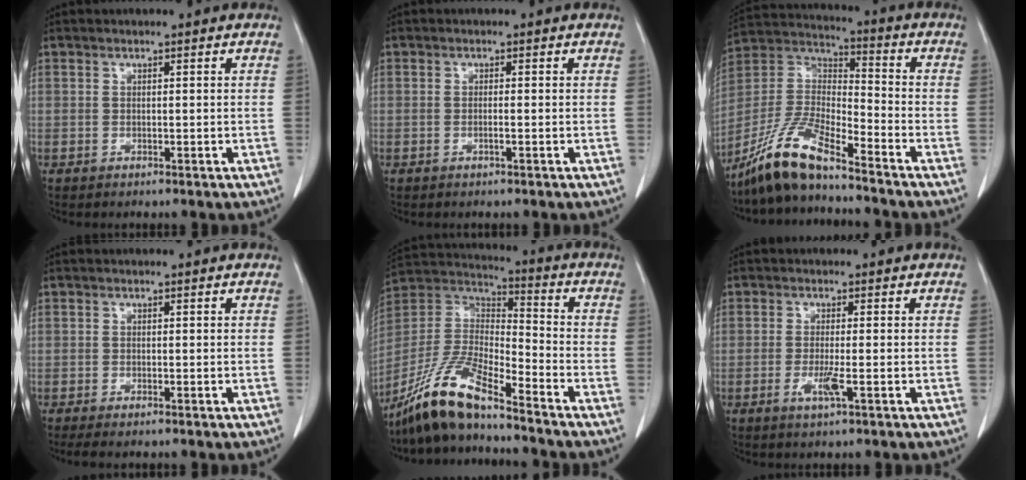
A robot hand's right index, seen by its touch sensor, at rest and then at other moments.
{"total": 0.8, "force": [-0.3, -0.1, 0.7], "torque": [-0.017, 0.000, -0.003]}
{"total": 12.5, "force": [-10.0, 1.8, 7.2], "torque": [-0.156, 0.001, -0.195]}
{"total": 2.6, "force": [-2.2, 0.3, 1.5], "torque": [-0.020, -0.007, -0.032]}
{"total": 14.2, "force": [-11.2, 2.0, 8.4], "torque": [-0.175, -0.007, -0.214]}
{"total": 2.8, "force": [-1.0, -0.2, 2.7], "torque": [-0.054, -0.008, -0.020]}